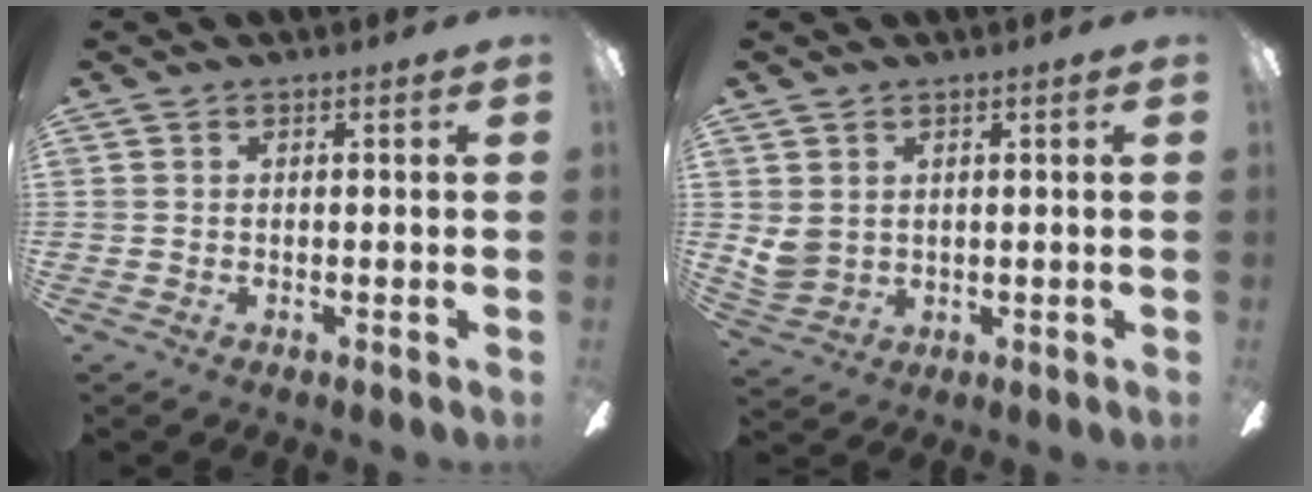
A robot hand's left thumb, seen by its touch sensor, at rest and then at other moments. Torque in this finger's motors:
{"motor_torque": [0.64, 0.72, 0.40, -0.58, 0.01]}